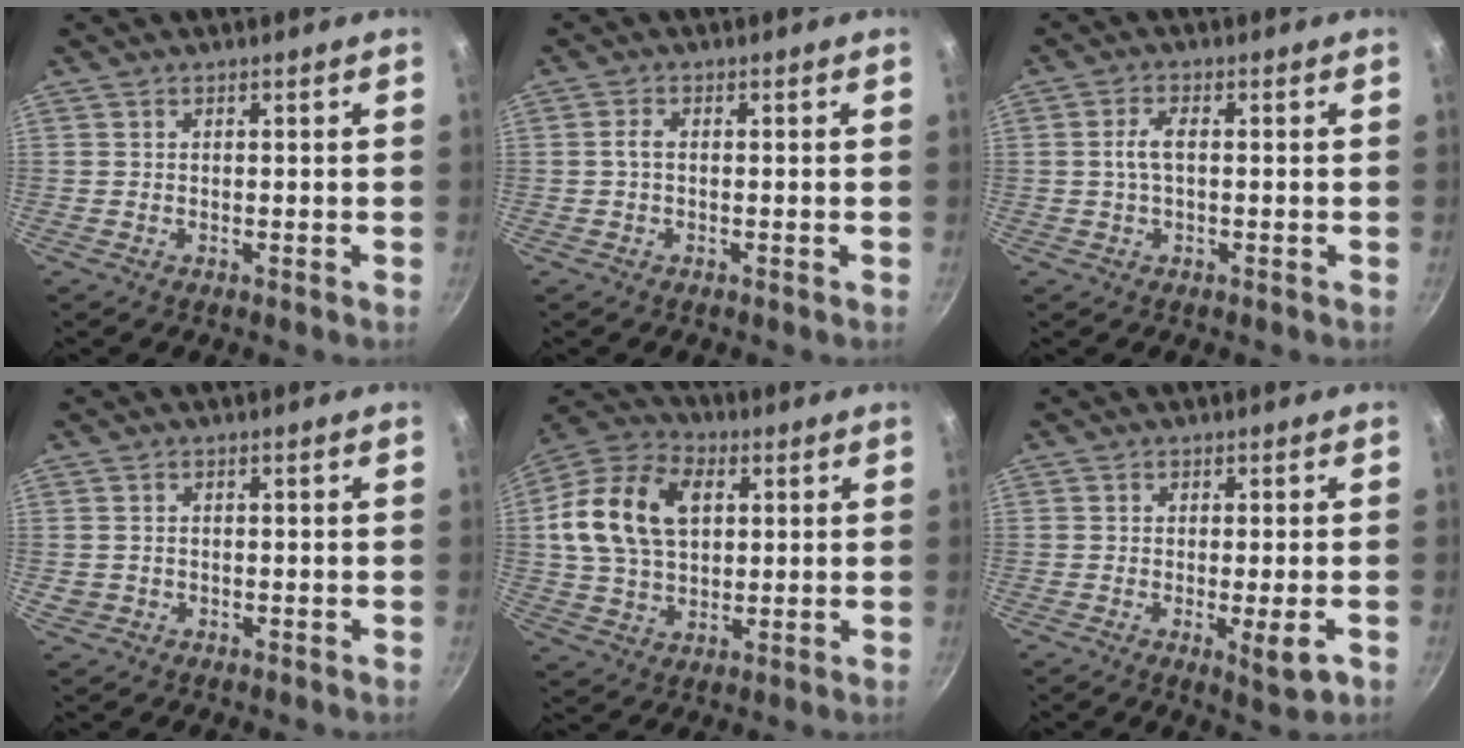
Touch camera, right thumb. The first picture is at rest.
{"total": 1.8, "force": [-0.2, 0.7, 1.7], "torque": [-0.044, 0.007, -0.008]}
{"total": 3.4, "force": [0.0, 1.4, 3.1], "torque": [-0.071, 0.011, -0.003]}
{"total": 1.5, "force": [-0.3, 1.4, 0.5], "torque": [-0.009, 0.003, -0.001]}
{"total": 16.9, "force": [3.6, 11.6, 11.7], "torque": [-0.199, 0.012, 0.056]}
{"total": 5.3, "force": [-1.7, 1.0, 5.0], "torque": [-0.077, -0.005, -0.022]}